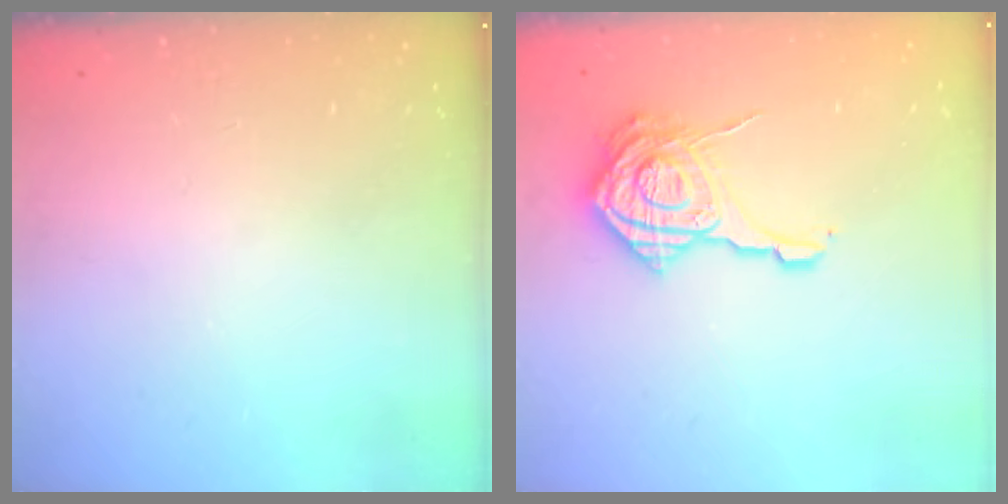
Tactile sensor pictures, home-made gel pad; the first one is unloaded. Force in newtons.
{"total": 17.6, "press": 17.6, "slide": 1.2}